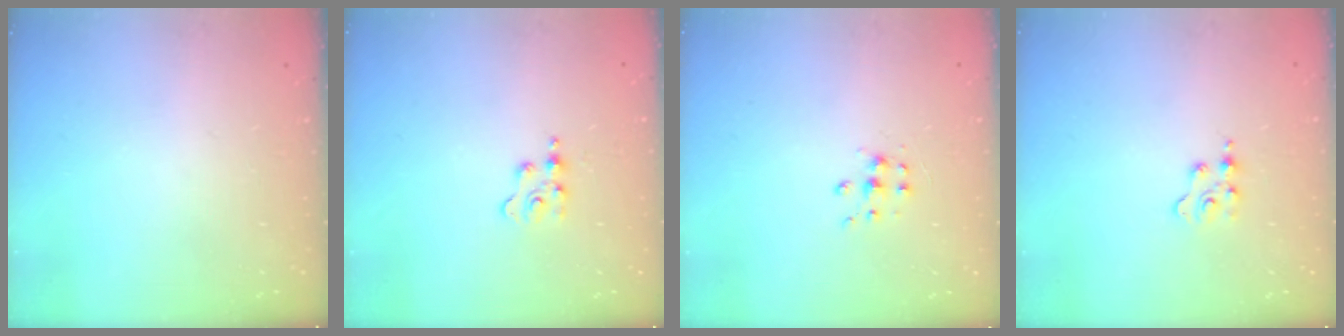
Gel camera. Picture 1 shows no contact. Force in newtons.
{"total": 3.0, "press": 3.0, "slide": 0.5}
{"total": 6.4, "press": 6.4, "slide": 0.5}
{"total": 2.5, "press": 2.5, "slide": 0.4}